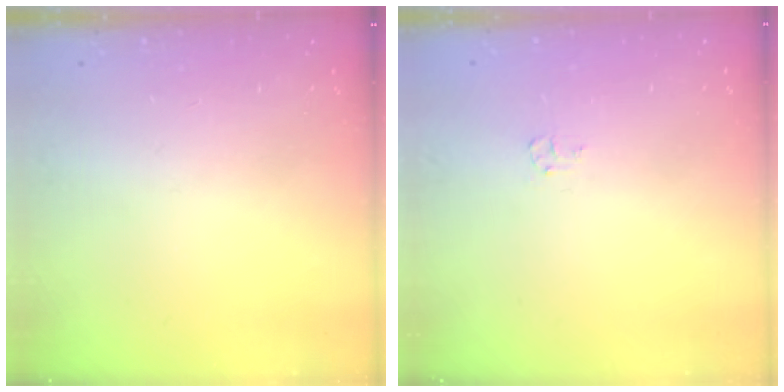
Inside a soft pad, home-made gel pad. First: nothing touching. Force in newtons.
{"total": 4.1, "press": 4.1, "slide": 0.4}